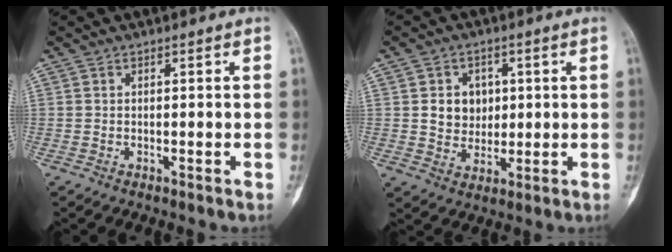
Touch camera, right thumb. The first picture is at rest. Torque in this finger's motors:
{"motor_torque": [1.03, 0.95, 0.36, -0.19, 0.12]}